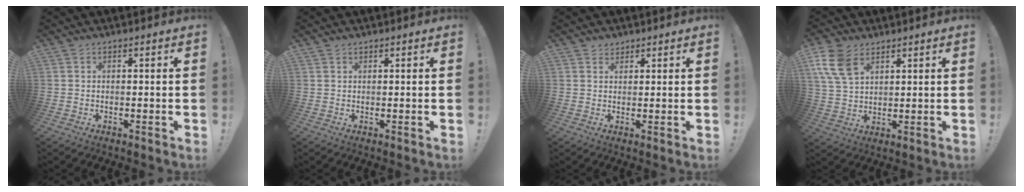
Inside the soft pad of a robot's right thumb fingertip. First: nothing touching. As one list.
[{"total": 0.8, "force": [0.8, 0.4, -0.1], "torque": [0.010, -0.005, 0.013]}, {"total": 2.2, "force": [1.8, 1.3, 0.1], "torque": [0.012, -0.012, 0.030]}, {"total": 10.3, "force": [5.4, 6.3, 6.1], "torque": [-0.129, -0.013, 0.105]}]